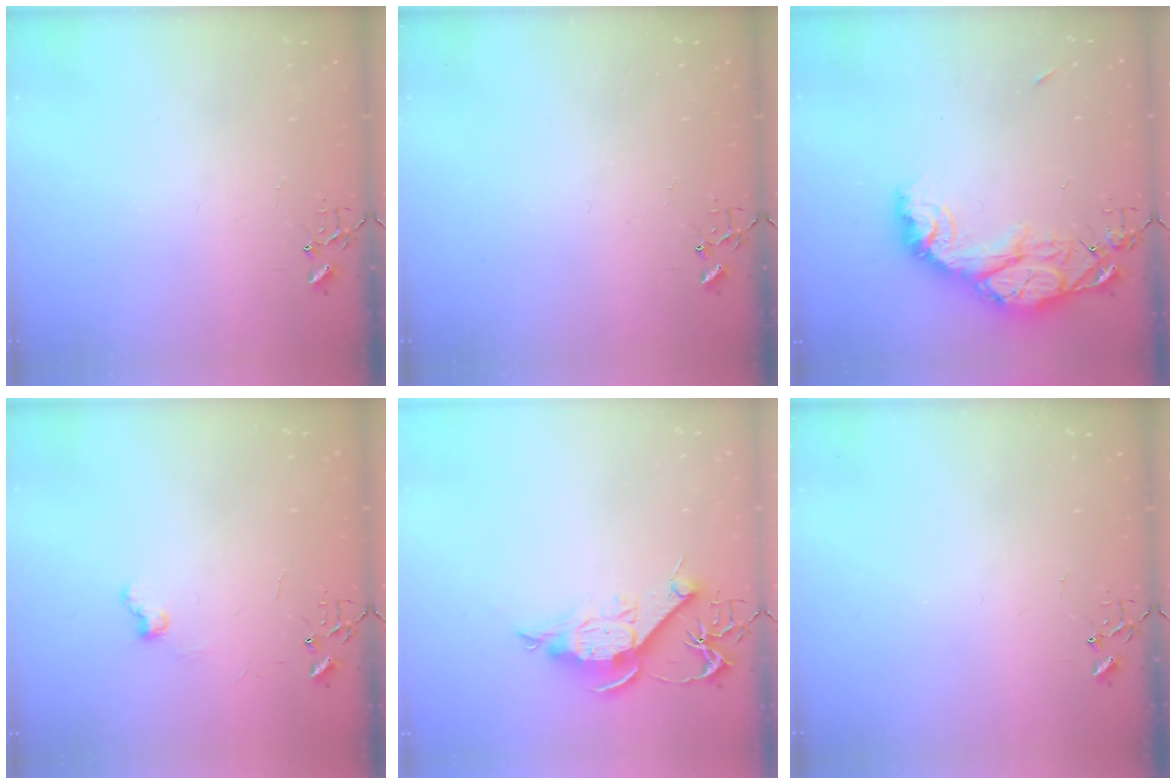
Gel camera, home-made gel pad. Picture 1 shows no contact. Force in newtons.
{"total": 0.0}
{"total": 15.3, "press": 15.2, "slide": 1.3}
{"total": 6.6, "press": 6.6, "slide": 0.7}
{"total": 10.6, "press": 10.6, "slide": 0.4}
{"total": 0.0}